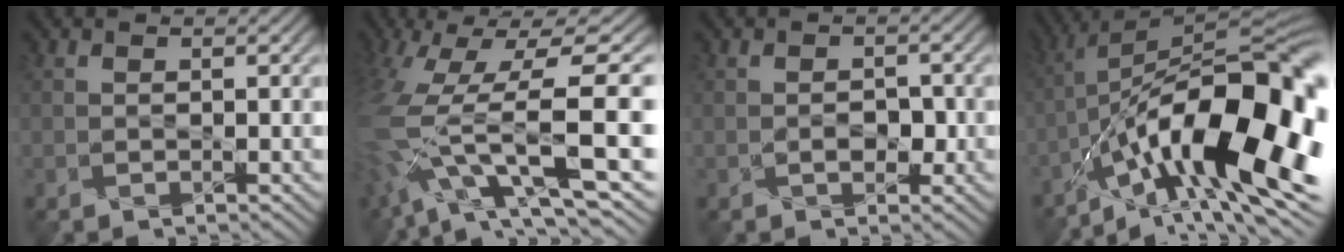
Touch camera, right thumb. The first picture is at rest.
{"total": 15.1, "force": [-2.1, 5.6, 13.9], "torque": [-0.297, -0.023, -0.016]}
{"total": 2.0, "force": [-0.8, 1.5, 1.0], "torque": [-0.016, -0.008, -0.010]}
{"total": 19.4, "force": [-6.9, 6.8, 16.9], "torque": [-0.262, -0.007, -0.128]}